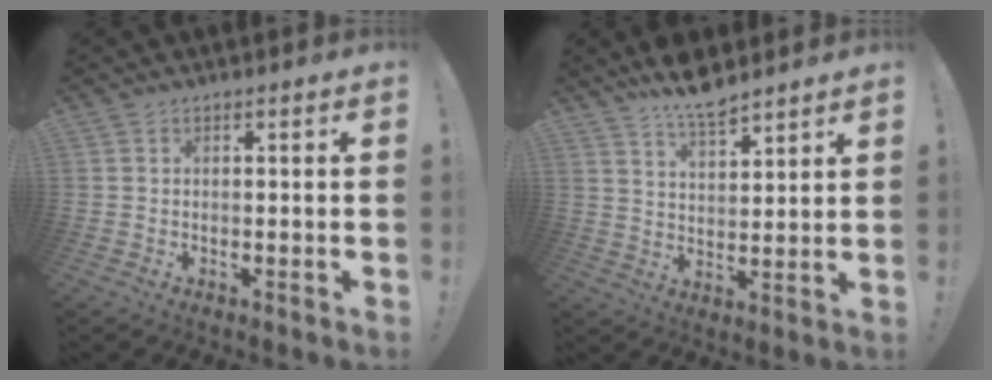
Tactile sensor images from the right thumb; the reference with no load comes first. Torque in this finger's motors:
{"motor_torque": [-0.40, 1.43, 0.86, 0.57, 0.01]}